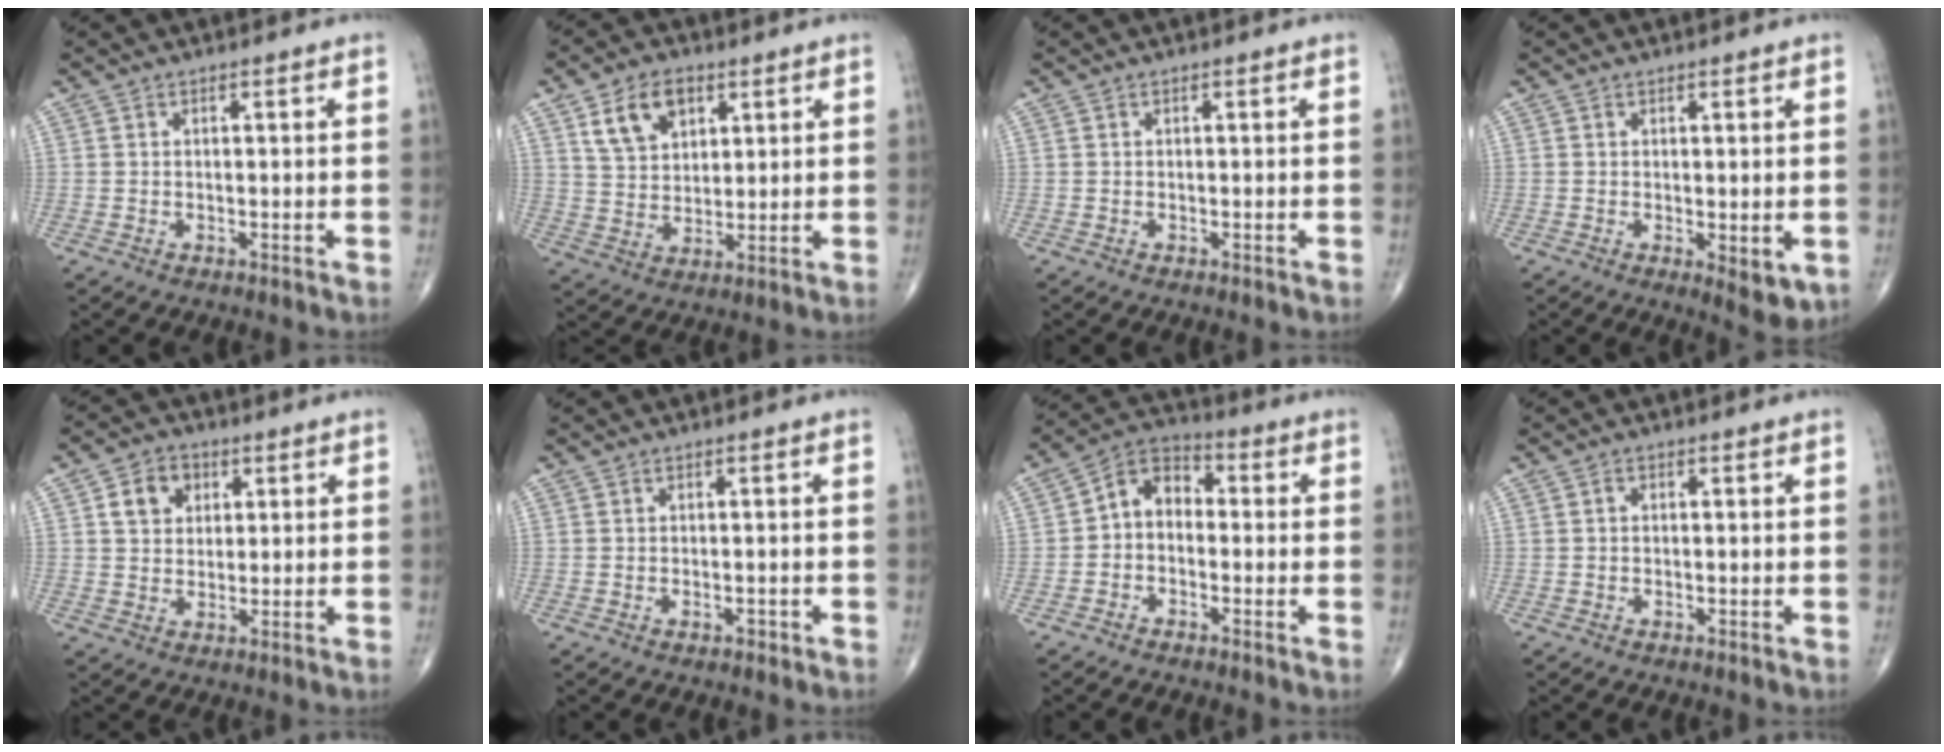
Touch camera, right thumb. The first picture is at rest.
{"total": 9.5, "force": [4.5, 6.3, 5.5], "torque": [-0.074, -0.016, 0.085]}
{"total": 0.0}
{"total": 4.4, "force": [-0.7, 1.8, 4.0], "torque": [-0.047, -0.013, -0.004]}
{"total": 6.5, "force": [2.2, 5.2, 3.2], "torque": [-0.026, -0.001, 0.033]}
{"total": 1.1, "force": [-0.6, 0.6, 0.7], "torque": [-0.012, 0.006, -0.008]}
{"total": 7.3, "force": [-0.6, 5.5, 4.9], "torque": [-0.057, 0.031, -0.032]}
{"total": 0.8, "force": [0.0, 0.6, 0.5], "torque": [-0.007, 0.004, -0.003]}